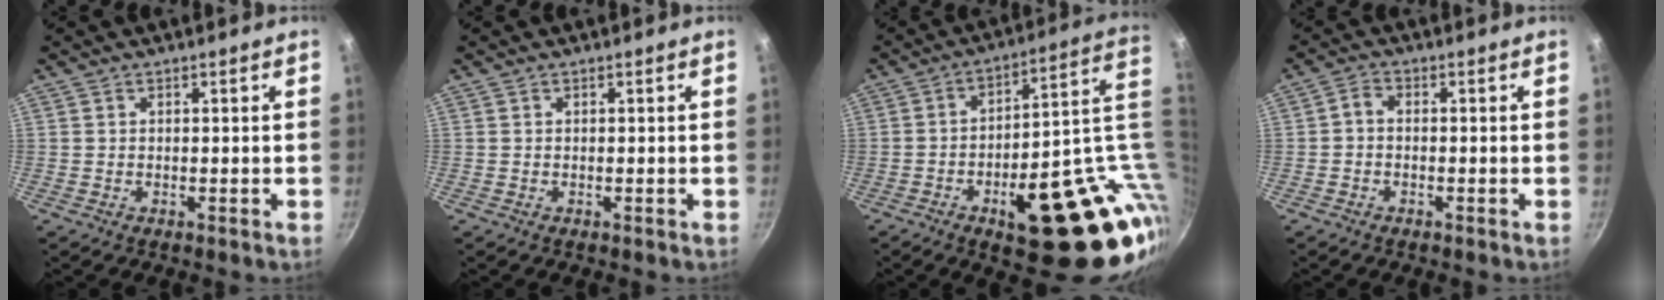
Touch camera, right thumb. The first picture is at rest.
{"total": 0.0}
{"total": 26.0, "force": [-3.4, 11.4, 23.1], "torque": [-0.236, 0.012, -0.022]}
{"total": 2.0, "force": [-0.7, 1.3, 1.4], "torque": [-0.033, 0.012, -0.022]}